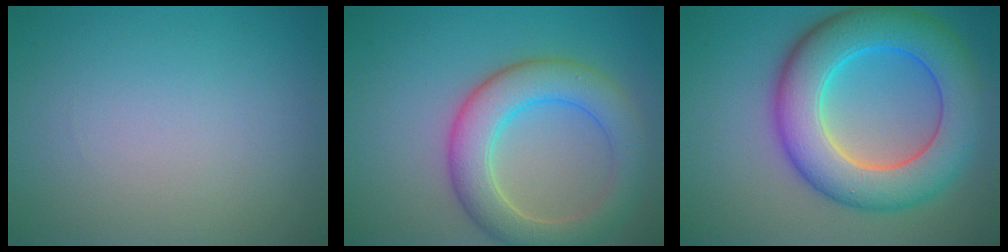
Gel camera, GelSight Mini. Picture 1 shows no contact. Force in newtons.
{"total": 6.3, "press": 6.3, "slide": 0.3}
{"total": 10.2, "press": 10.2, "slide": 0.2}